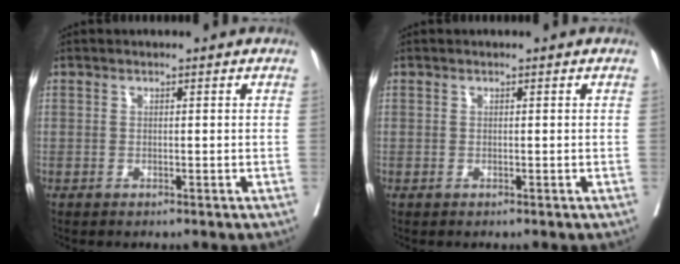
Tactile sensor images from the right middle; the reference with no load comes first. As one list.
[{"total": 0.0}]